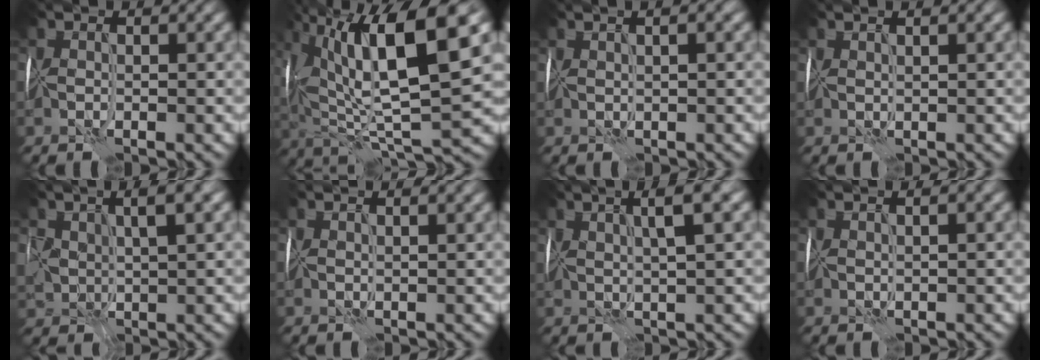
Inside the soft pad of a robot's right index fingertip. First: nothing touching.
{"total": 12.7, "force": [5.6, 3.4, 10.9], "torque": [-0.202, 0.021, 0.103]}
{"total": 2.6, "force": [1.7, 0.6, 1.8], "torque": [-0.012, 0.021, 0.024]}
{"total": 1.4, "force": [1.3, -0.2, 0.4], "torque": [0.001, 0.011, 0.024]}
{"total": 3.6, "force": [2.8, 1.2, 1.8], "torque": [-0.028, 0.013, 0.057]}
{"total": 2.3, "force": [2.0, 0.4, 1.1], "torque": [-0.008, 0.009, 0.029]}
{"total": 3.6, "force": [2.6, -0.3, 2.5], "torque": [-0.023, 0.021, 0.043]}
{"total": 1.4, "force": [1.3, -0.1, 0.7], "torque": [-0.002, 0.012, 0.024]}